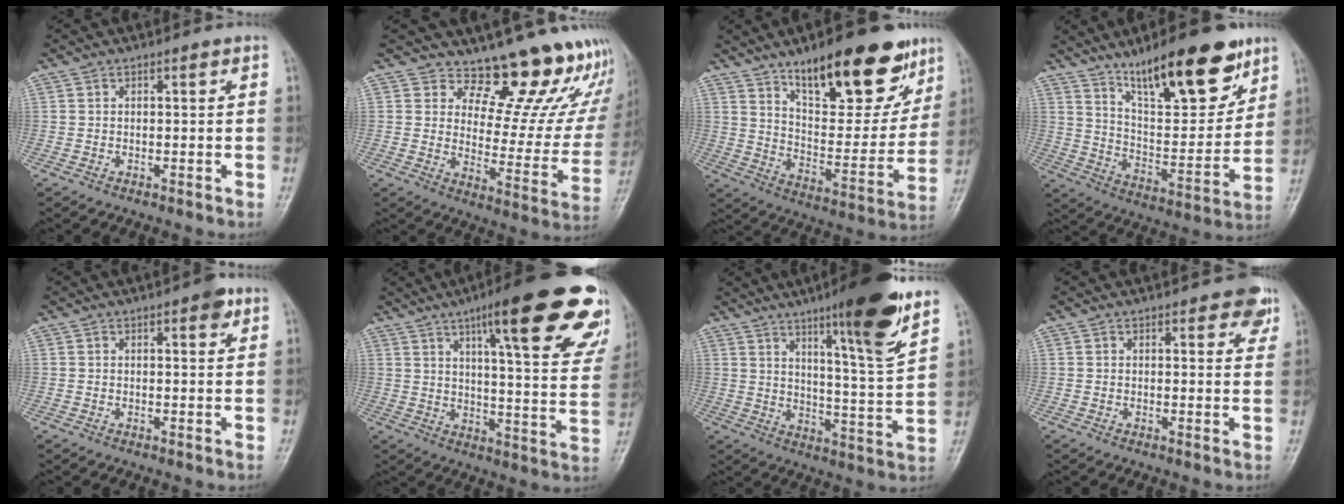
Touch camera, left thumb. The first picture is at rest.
{"total": 18.2, "force": [16.8, 5.9, 4.2], "torque": [0.008, -0.163, 0.196]}
{"total": 23.5, "force": [14.6, 8.7, 16.2], "torque": [-0.188, -0.058, 0.231]}
{"total": 20.3, "force": [13.3, 6.4, 13.9], "torque": [-0.175, -0.069, 0.224]}
{"total": 2.8, "force": [1.5, 1.0, 2.1], "torque": [-0.022, -0.004, 0.016]}
{"total": 27.5, "force": [15.9, 5.7, 21.8], "torque": [-0.257, -0.038, 0.209]}
{"total": 15.8, "force": [9.9, 1.6, 12.2], "torque": [-0.170, -0.064, 0.153]}
{"total": 4.9, "force": [2.9, 2.1, 3.4], "torque": [-0.014, -0.010, 0.028]}